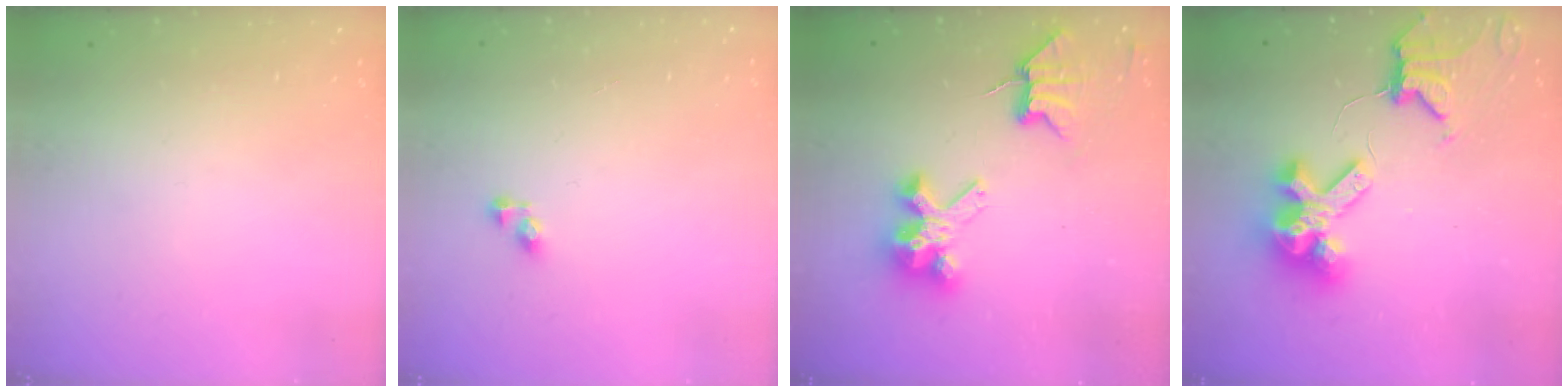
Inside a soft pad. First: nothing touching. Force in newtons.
{"total": 3.8, "press": 3.7, "slide": 0.4}
{"total": 6.8, "press": 6.8, "slide": 0.3}
{"total": 11.7, "press": 11.6, "slide": 1.3}